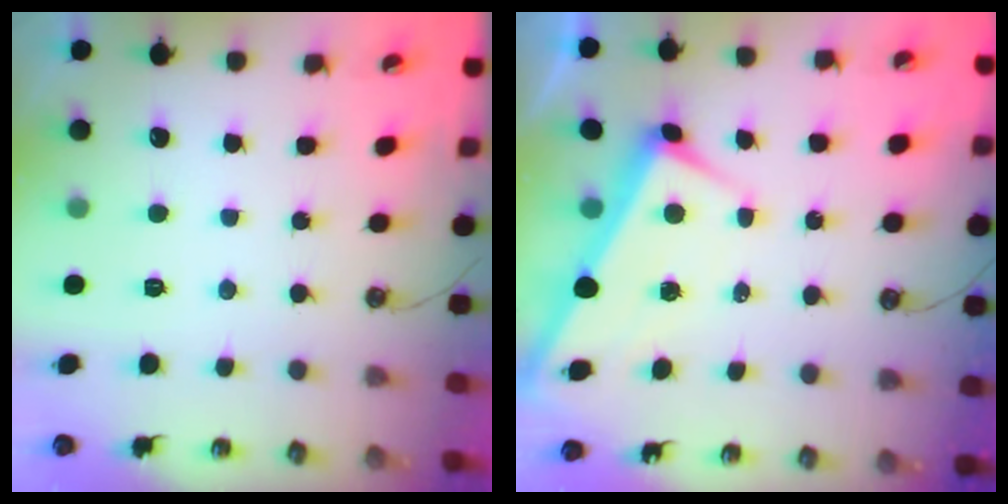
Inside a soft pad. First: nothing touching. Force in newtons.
{"total": 2.8, "press": 2.7, "slide": 0.6}